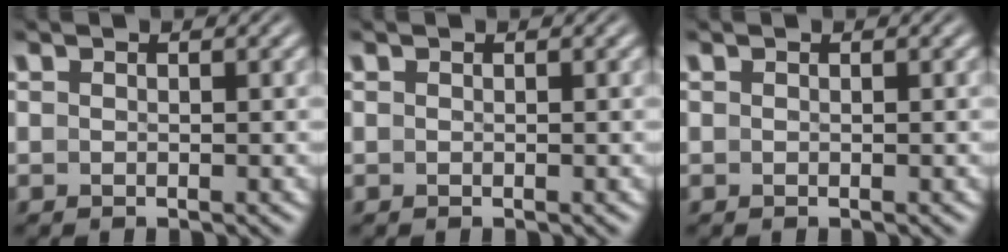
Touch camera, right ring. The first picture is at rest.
{"total": 0.0}
{"total": 0.0}